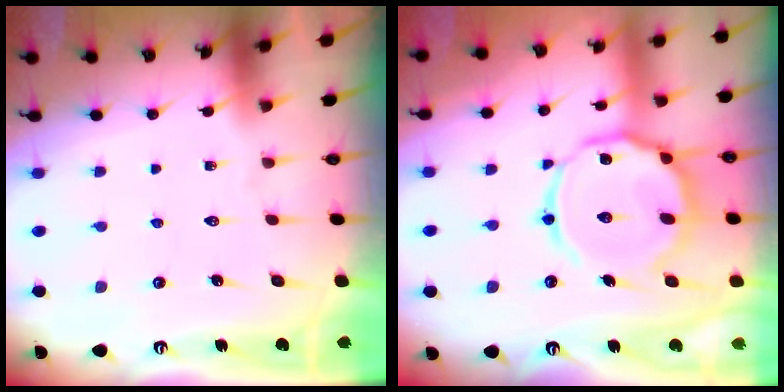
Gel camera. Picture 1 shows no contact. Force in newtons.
{"total": 15.2, "press": 15.2, "slide": 1.3}